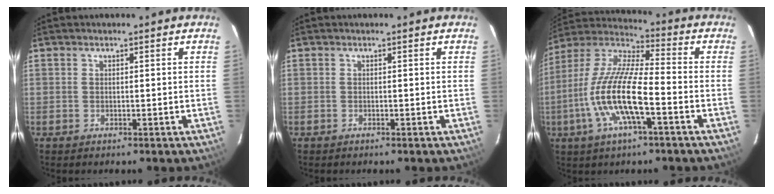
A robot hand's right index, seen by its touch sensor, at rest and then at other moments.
{"total": 0.0}
{"total": 15.5, "force": [-5.1, 3.5, 14.2], "torque": [-0.289, -0.007, -0.105]}